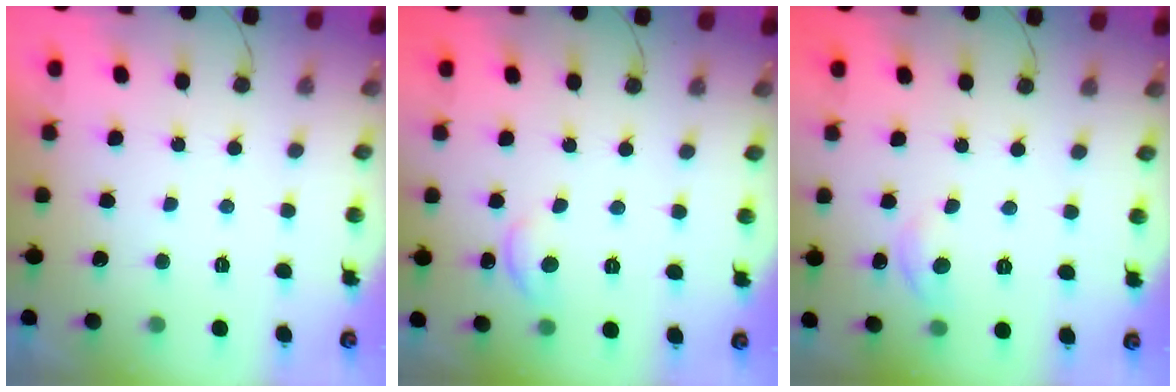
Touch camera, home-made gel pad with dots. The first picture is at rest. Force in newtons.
{"total": 7.0, "press": 7.0, "slide": 0.7}
{"total": 5.1, "press": 5.0, "slide": 0.6}